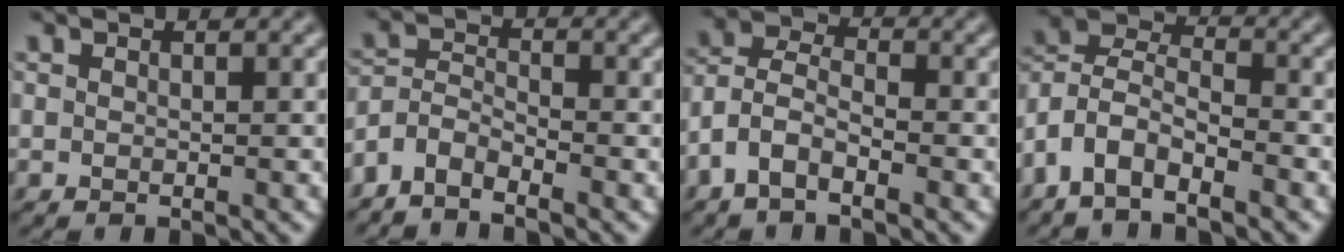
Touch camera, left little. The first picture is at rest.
{"total": 3.2, "force": [-2.7, 1.1, 1.3], "torque": [-0.028, 0.005, -0.066]}
{"total": 4.2, "force": [-2.5, 1.9, 2.8], "torque": [-0.061, 0.008, -0.059]}
{"total": 5.8, "force": [-4.0, 2.5, 3.4], "torque": [-0.069, 0.009, -0.088]}